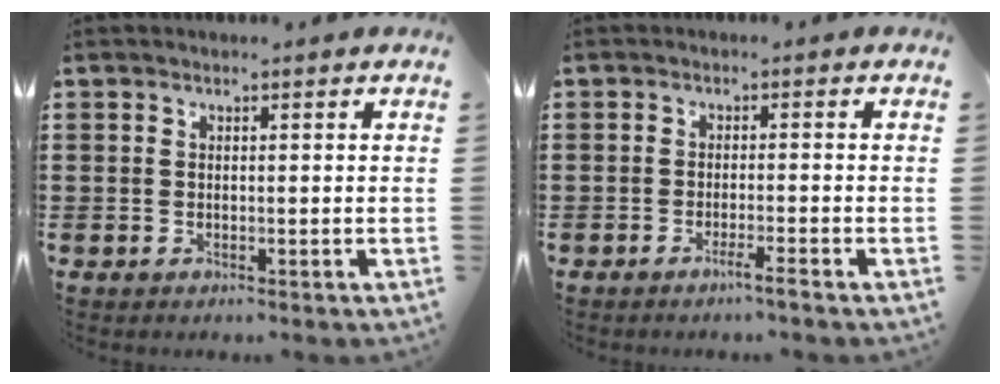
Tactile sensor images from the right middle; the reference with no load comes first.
{"total": 2.1, "force": [-1.5, -0.2, 1.4], "torque": [-0.021, 0.000, -0.028]}